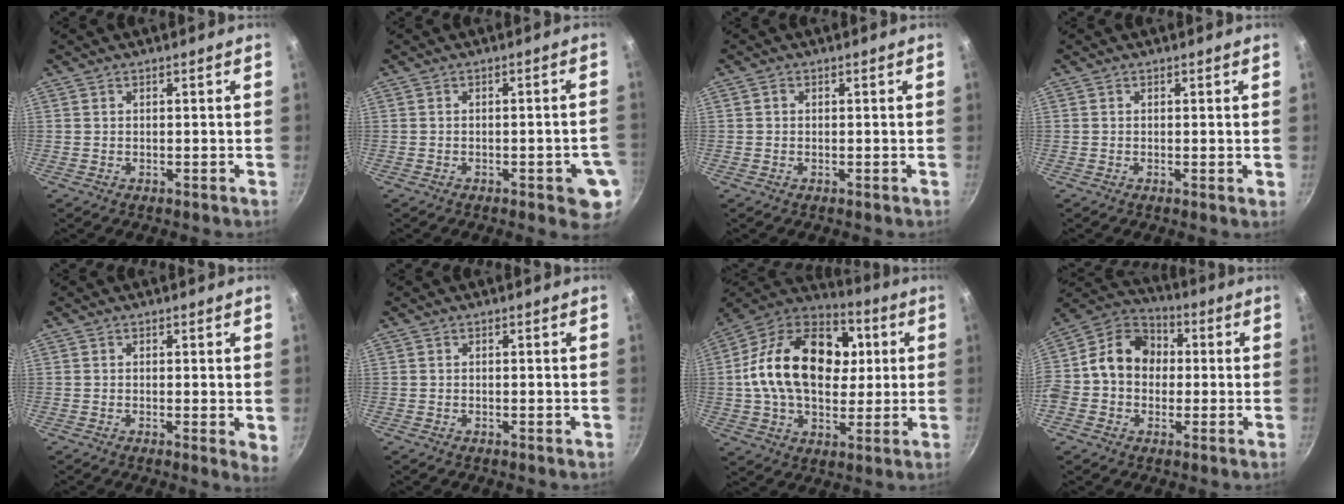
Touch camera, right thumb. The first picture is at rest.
{"total": 7.0, "force": [-2.4, 2.2, 6.1], "torque": [-0.059, 0.009, -0.026]}
{"total": 0.7, "force": [0.0, 0.7, 0.3], "torque": [-0.003, 0.004, -0.002]}
{"total": 0.7, "force": [0.0, 0.1, 0.7], "torque": [-0.011, -0.003, -0.003]}
{"total": 3.2, "force": [0.1, 0.9, 3.1], "torque": [-0.036, -0.010, -0.003]}
{"total": 0.0}
{"total": 24.7, "force": [3.2, 16.9, 17.7], "torque": [-0.271, 0.024, 0.039]}
{"total": 14.8, "force": [0.3, 12.0, 8.6], "torque": [-0.112, 0.044, -0.019]}